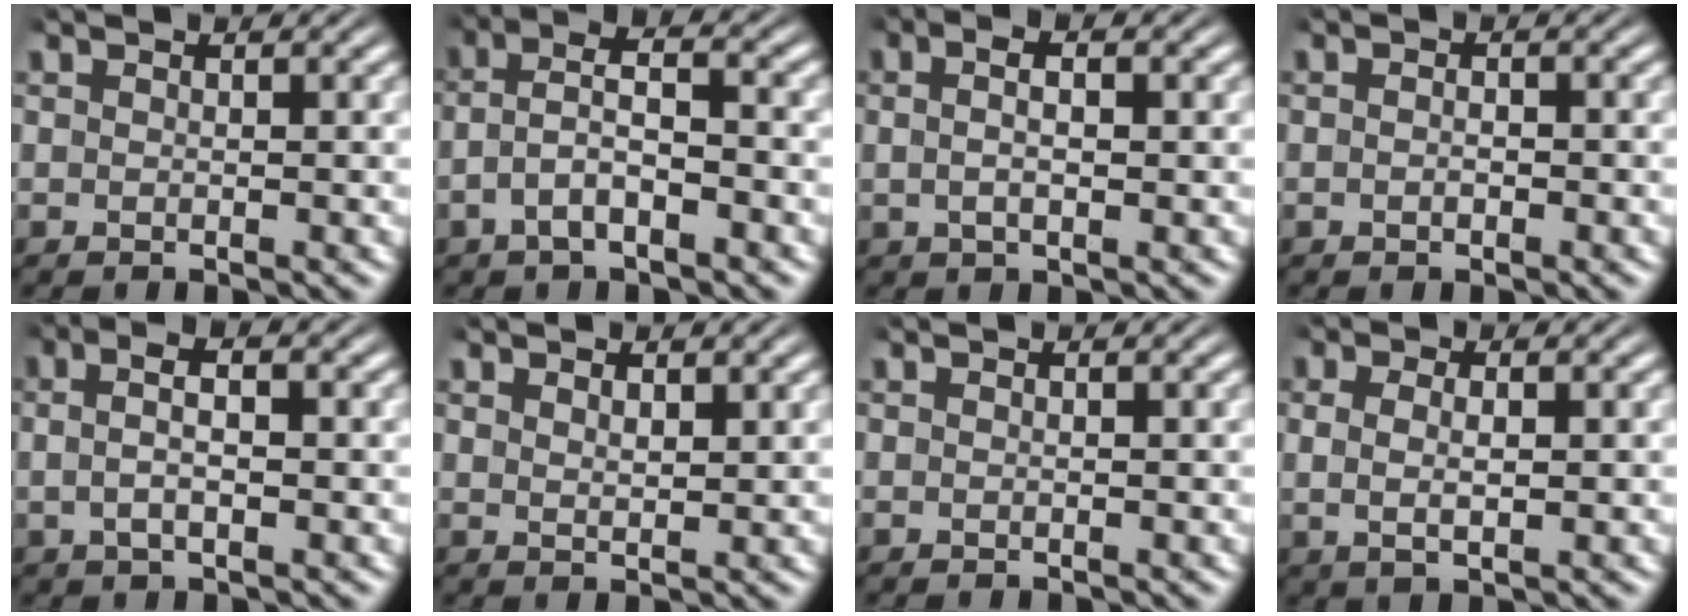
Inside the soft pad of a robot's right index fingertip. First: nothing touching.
{"total": 3.9, "force": [-0.3, 2.2, 3.3], "torque": [-0.066, -0.005, -0.007]}
{"total": 3.1, "force": [0.5, 1.3, 2.8], "torque": [-0.045, 0.006, 0.005]}
{"total": 0.8, "force": [-0.4, 0.4, 0.6], "torque": [-0.011, 0.000, -0.009]}
{"total": 3.8, "force": [0.4, 1.7, 3.4], "torque": [-0.059, 0.008, 0.001]}
{"total": 1.2, "force": [0.9, -0.2, 0.7], "torque": [-0.009, -0.009, 0.025]}
{"total": 0.0}
{"total": 2.8, "force": [0.3, 1.3, 2.4], "torque": [-0.045, -0.004, 0.012]}